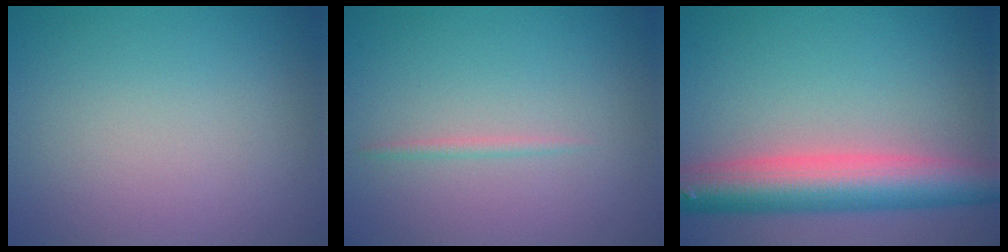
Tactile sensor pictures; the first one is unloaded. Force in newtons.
{"total": 0.7, "press": 0.7, "slide": 0.1}
{"total": 7.9, "press": 7.9, "slide": 0.5}